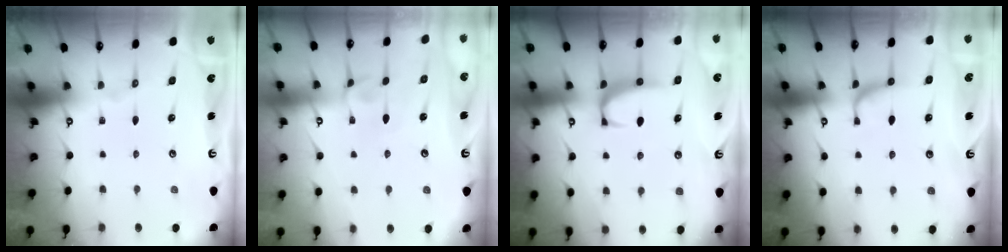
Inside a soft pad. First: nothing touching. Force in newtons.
{"total": 3.9, "press": 3.9, "slide": 0.2}
{"total": 2.9, "press": 2.8, "slide": 1.0}
{"total": 0.7, "press": 0.3, "slide": 0.6}